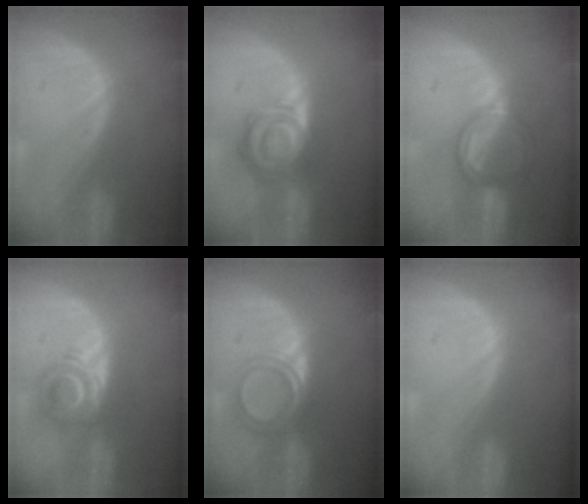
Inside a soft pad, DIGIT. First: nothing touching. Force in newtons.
{"total": 8.0, "press": 7.1, "slide": 3.6}
{"total": 5.4, "press": 5.1, "slide": 1.7}
{"total": 6.2, "press": 5.3, "slide": 3.3}
{"total": 4.9, "press": 4.4, "slide": 2.2}
{"total": 0.0}